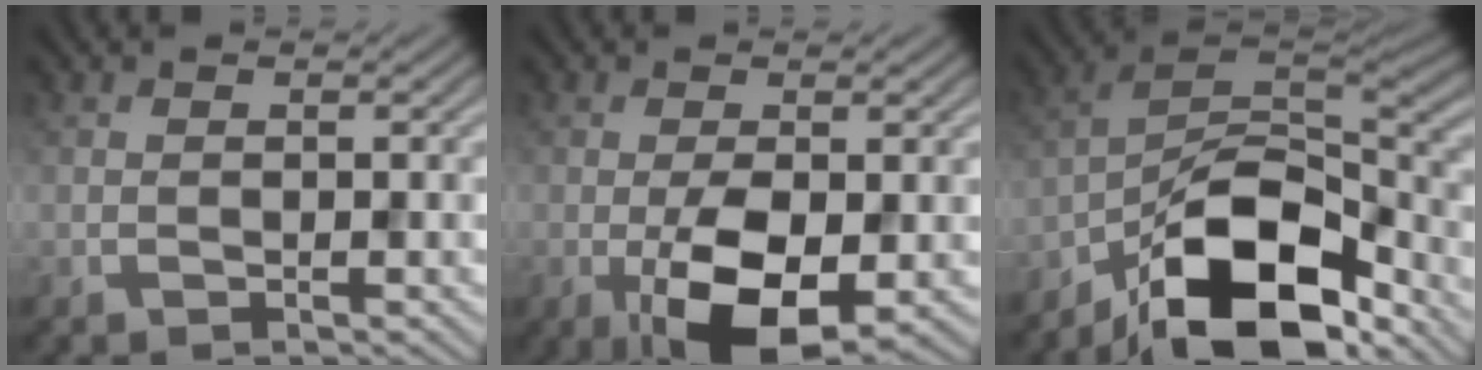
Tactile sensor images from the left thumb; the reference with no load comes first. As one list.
[{"total": 7.3, "force": [-2.1, 3.2, 6.3], "torque": [-0.117, -0.010, -0.035]}, {"total": 14.9, "force": [-9.5, 6.2, 9.7], "torque": [-0.170, -0.005, -0.189]}]